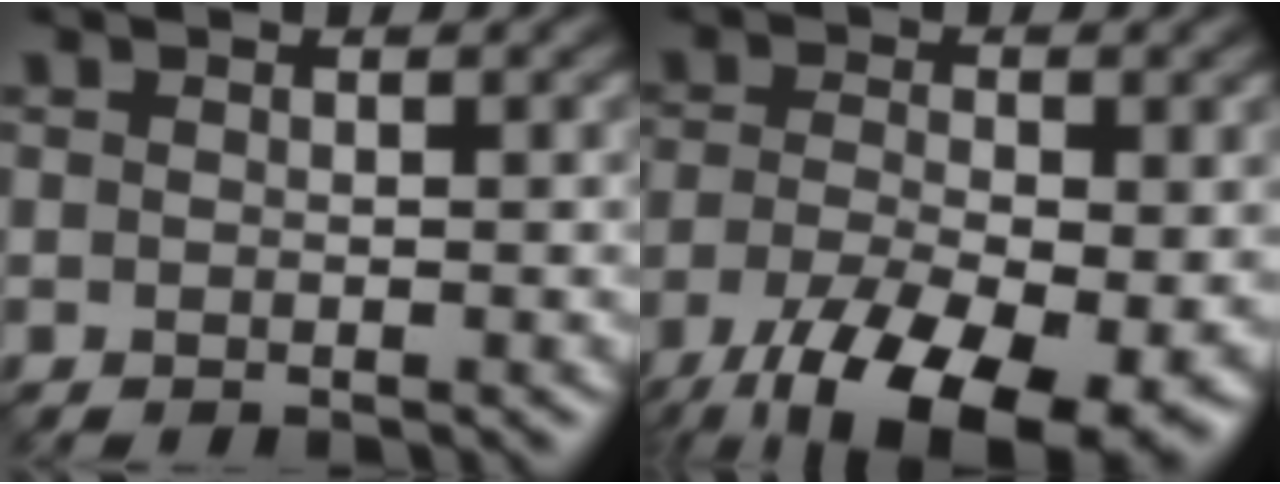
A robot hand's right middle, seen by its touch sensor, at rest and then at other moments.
{"total": 12.2, "force": [-7.3, 4.4, 8.8], "torque": [-0.172, -0.032, -0.122]}